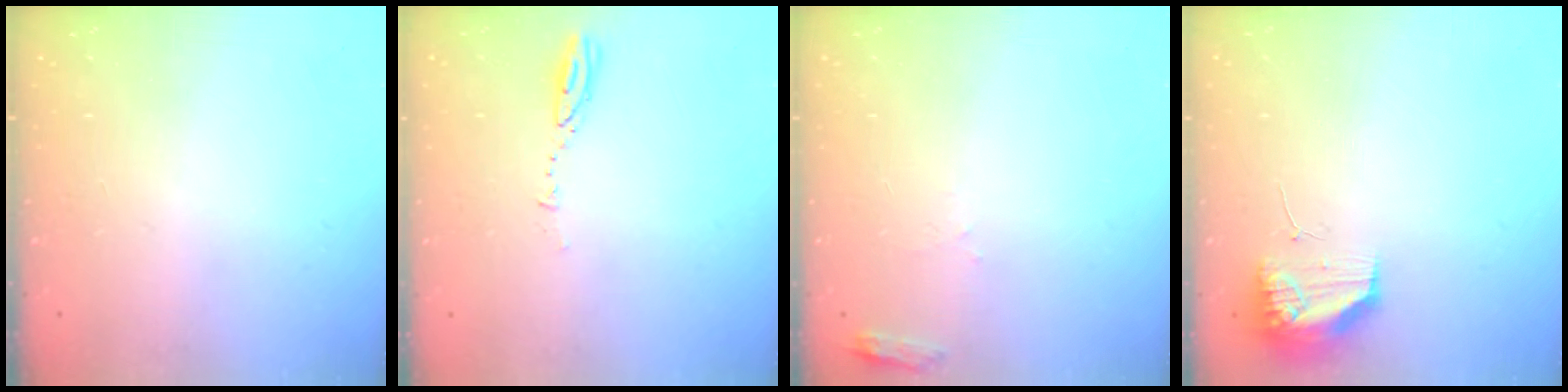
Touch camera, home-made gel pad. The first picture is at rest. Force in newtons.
{"total": 2.9, "press": 2.9, "slide": 0.3}
{"total": 4.4, "press": 4.3, "slide": 0.5}
{"total": 10.3, "press": 10.2, "slide": 1.1}